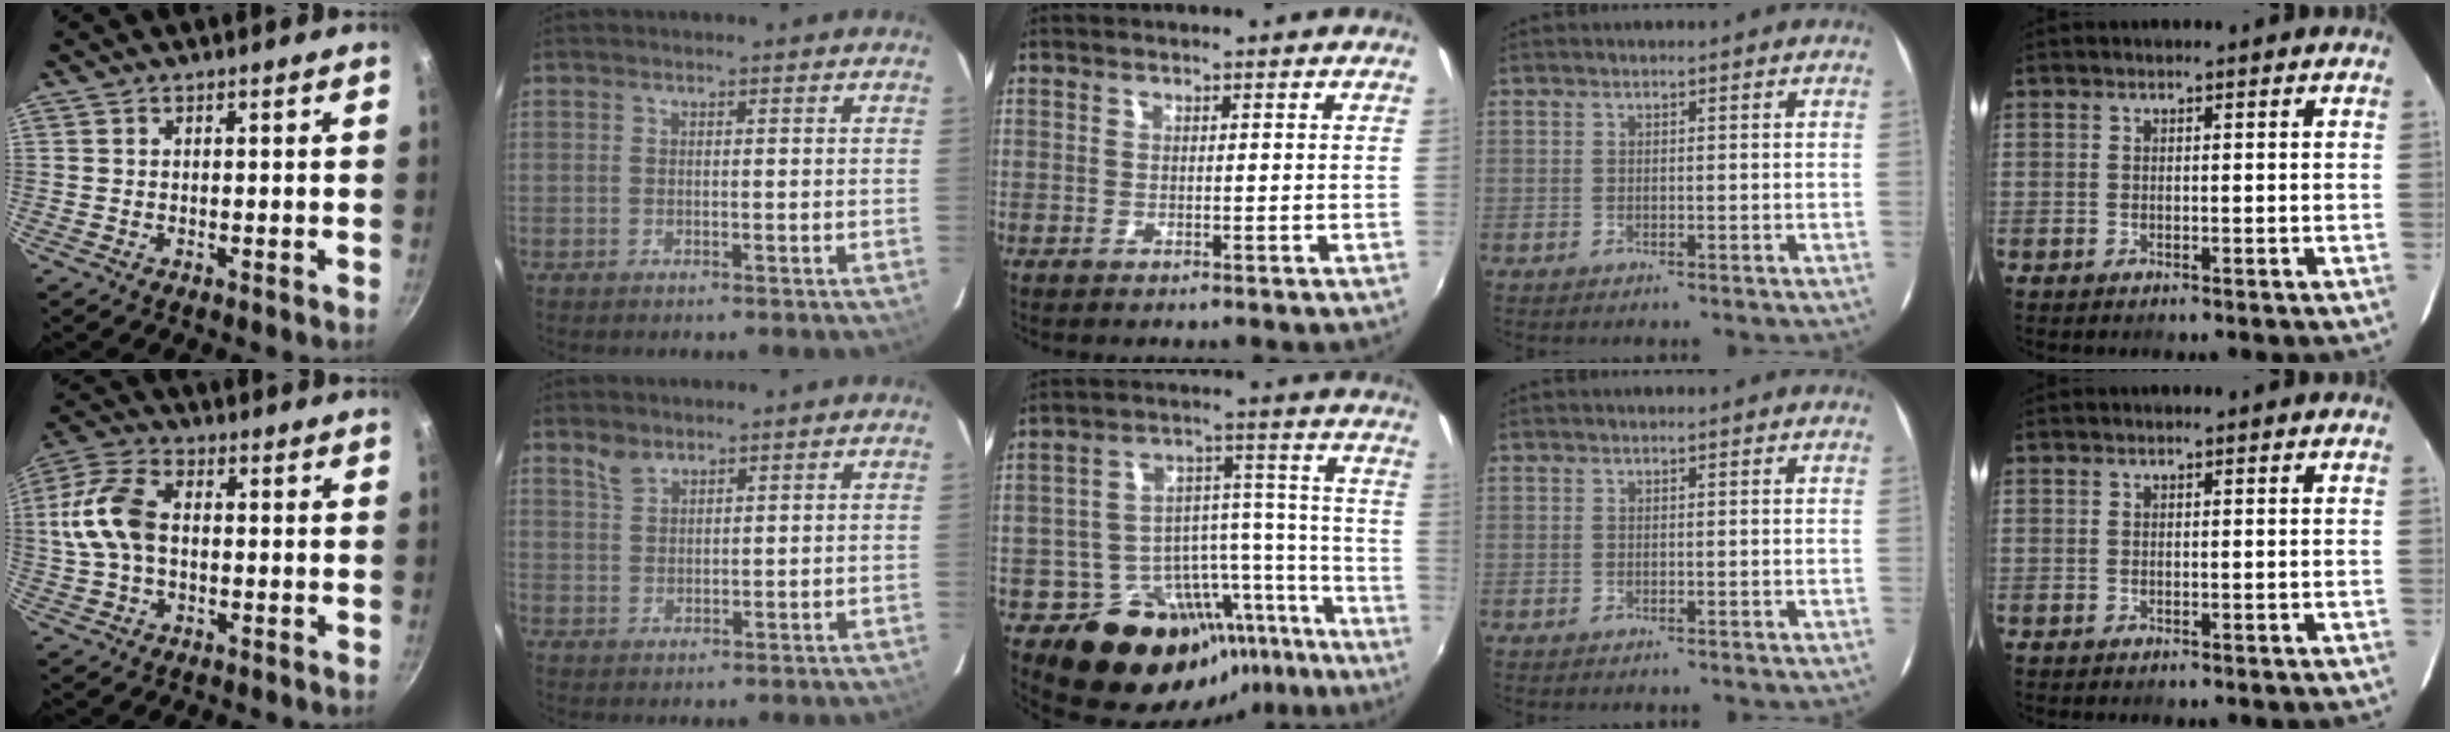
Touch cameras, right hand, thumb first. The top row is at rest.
{"thumb": {"total": 11.7, "force": [0.2, 7.4, 9.1], "torque": [-0.185, 0.029, -0.009]}, "index": {"total": 2.9, "force": [2.3, 1.4, 1.1], "torque": [-0.021, 0.003, 0.047]}, "middle": {"total": 19.9, "force": [-15.4, 11.3, 5.8], "torque": [-0.106, 0.071, -0.201]}}